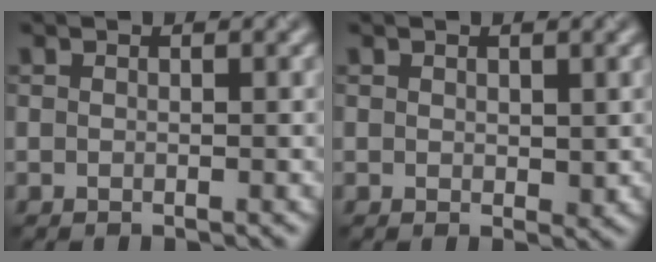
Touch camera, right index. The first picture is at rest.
{"total": 1.0, "force": [0.6, 0.6, 0.6], "torque": [-0.014, -0.001, 0.014]}